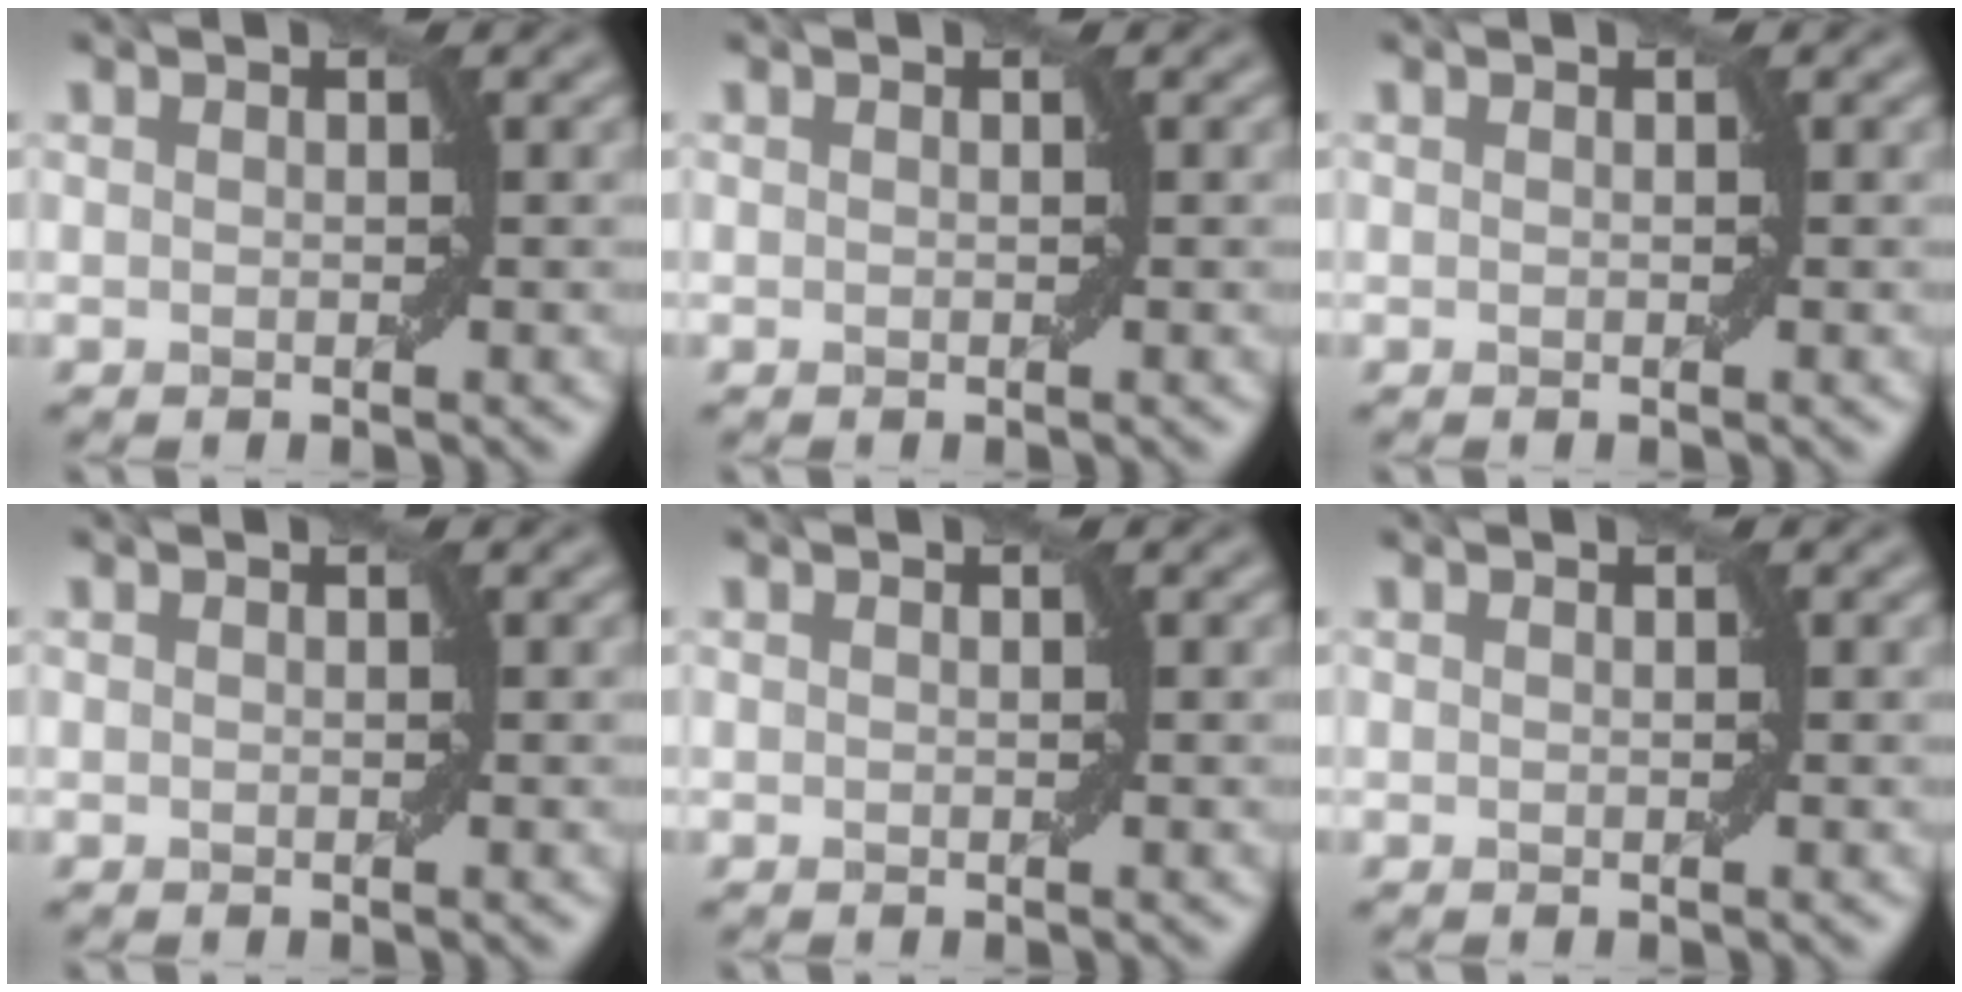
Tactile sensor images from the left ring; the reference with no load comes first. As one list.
[{"total": 0.0}, {"total": 0.0}, {"total": 0.0}, {"total": 0.0}, {"total": 0.0}]